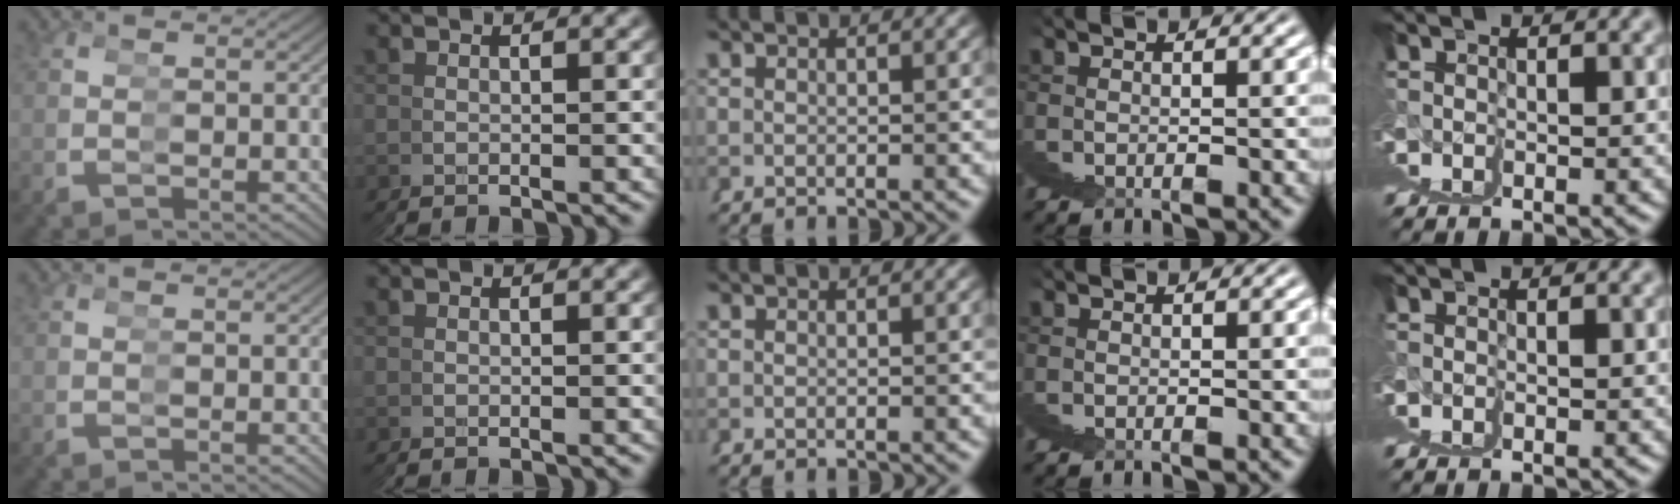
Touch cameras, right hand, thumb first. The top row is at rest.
{}